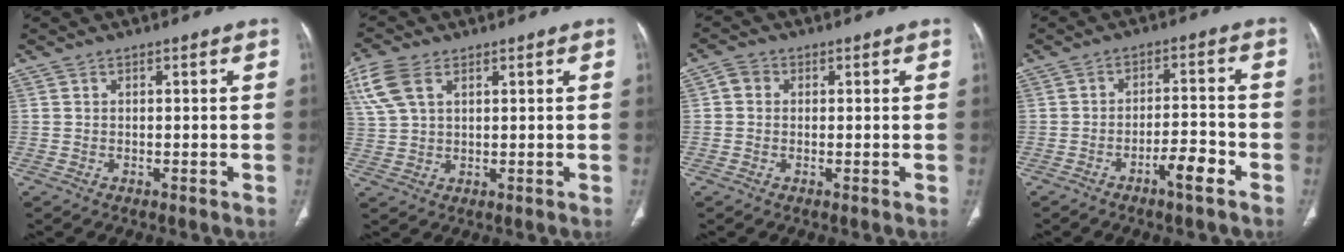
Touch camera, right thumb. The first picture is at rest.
{"total": 8.1, "force": [3.8, 4.6, 5.4], "torque": [-0.136, 0.006, 0.080]}
{"total": 2.5, "force": [0.3, 2.2, 1.1], "torque": [-0.013, 0.007, 0.001]}
{"total": 5.6, "force": [-3.5, 1.2, 4.3], "torque": [-0.074, 0.027, -0.056]}